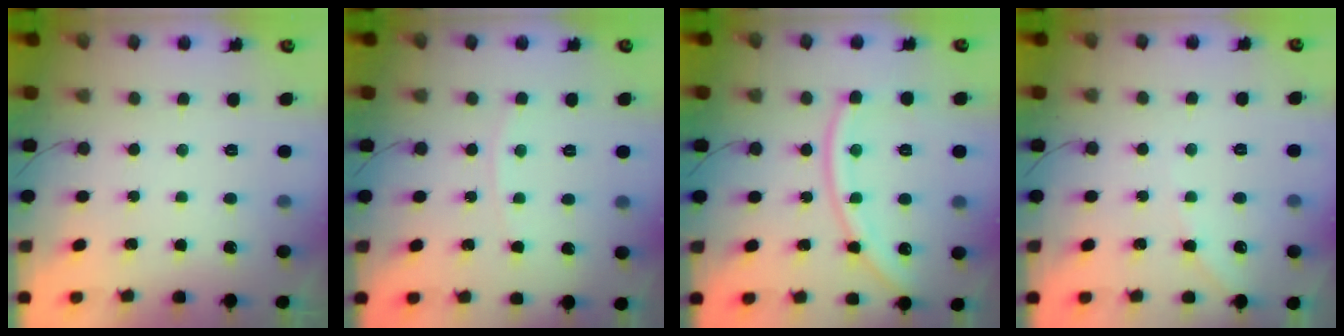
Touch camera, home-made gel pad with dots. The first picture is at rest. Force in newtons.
{"total": 2.3, "press": 2.2, "slide": 0.3}
{"total": 12.2, "press": 12.1, "slide": 1.7}
{"total": 4.4, "press": 4.4, "slide": 0.6}